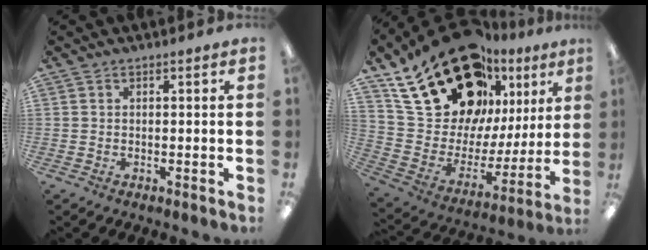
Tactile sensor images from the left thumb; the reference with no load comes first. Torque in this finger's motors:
{"motor_torque": [2.51, 2.50, 1.34, -1.43, 0.64]}